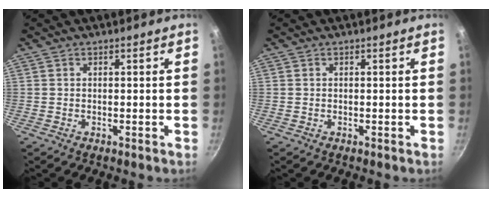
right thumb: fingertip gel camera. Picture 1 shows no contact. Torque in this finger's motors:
{"motor_torque": [-0.09, -0.07, 0.04, -0.01, 0.03]}